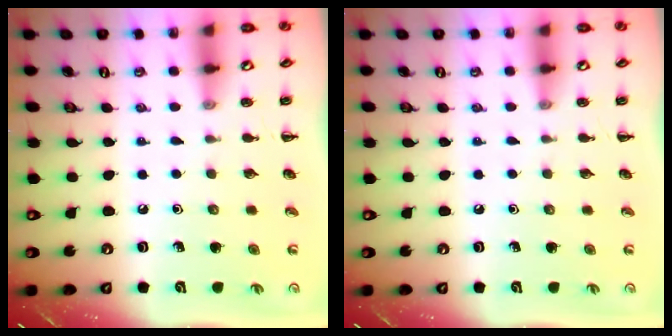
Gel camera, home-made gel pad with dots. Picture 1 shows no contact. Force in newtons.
{"total": 0.0}